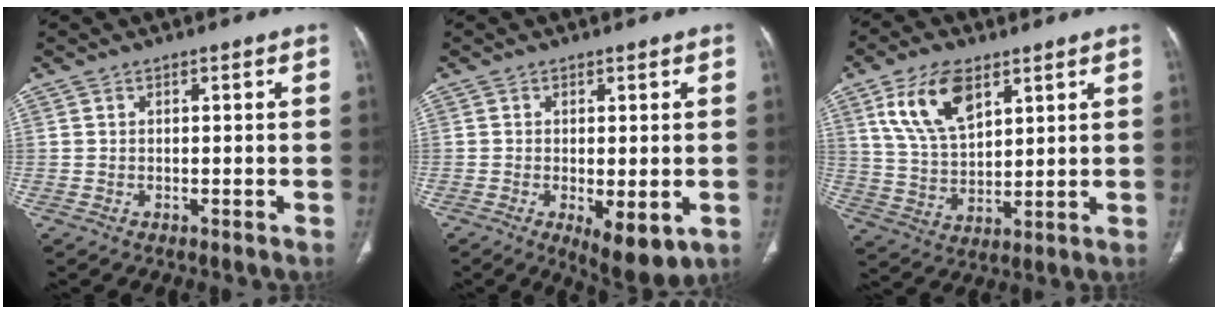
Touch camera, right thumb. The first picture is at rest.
{"total": 7.9, "force": [-2.3, 3.1, 6.9], "torque": [-0.098, -0.019, -0.025]}
{"total": 12.5, "force": [6.3, 6.4, 8.7], "torque": [-0.151, -0.020, 0.129]}